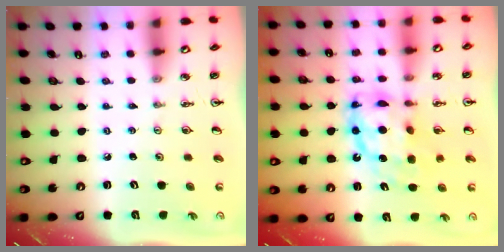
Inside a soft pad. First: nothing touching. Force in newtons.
{"total": 13.6, "press": 13.5, "slide": 1.4}